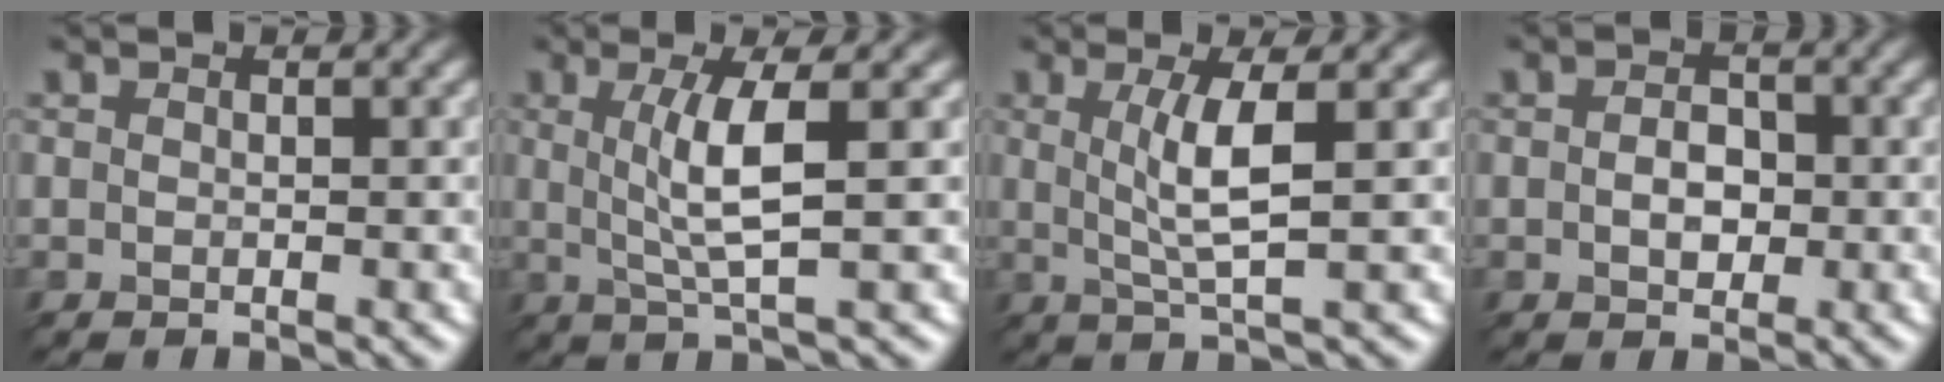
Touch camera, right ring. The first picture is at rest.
{"total": 3.0, "force": [0.3, -0.5, 3.0], "torque": [-0.091, 0.000, 0.034]}
{"total": 2.7, "force": [0.3, -0.5, 2.7], "torque": [-0.086, -0.002, 0.034]}
{"total": 0.7, "force": [-0.6, 0.1, 0.2], "torque": [-0.038, 0.001, 0.012]}